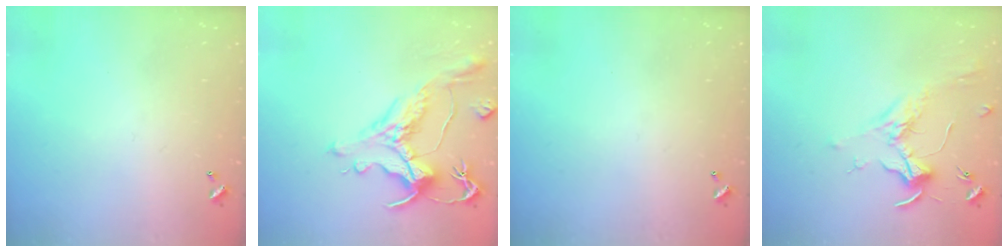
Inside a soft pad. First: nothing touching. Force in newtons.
{"total": 2.2, "press": 1.7, "slide": 1.4}
{"total": 0.0}
{"total": 1.9, "press": 1.7, "slide": 0.8}